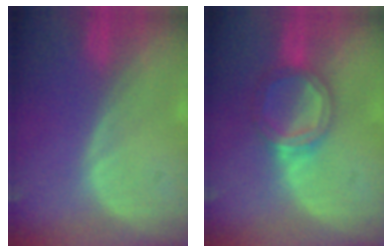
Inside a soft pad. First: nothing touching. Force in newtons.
{"total": 5.4, "press": 5.1, "slide": 1.6}